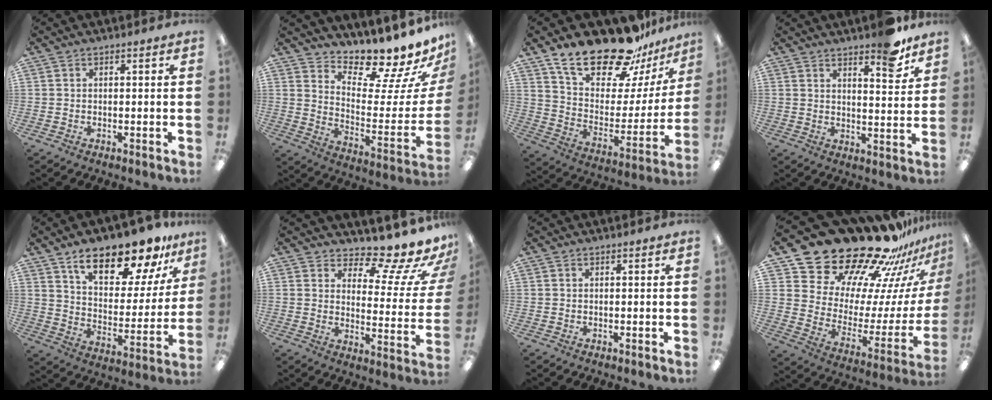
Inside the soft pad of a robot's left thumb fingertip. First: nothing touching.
{"total": 12.7, "force": [11.7, 3.1, 4.0], "torque": [-0.052, -0.121, 0.193]}
{"total": 23.6, "force": [18.3, 9.0, 11.8], "torque": [-0.190, -0.123, 0.317]}
{"total": 8.2, "force": [6.6, 2.2, 4.3], "torque": [-0.038, -0.046, 0.107]}
{"total": 18.2, "force": [14.0, 6.5, 9.6], "torque": [-0.154, -0.089, 0.235]}
{"total": 11.9, "force": [9.7, 4.1, 5.6], "torque": [-0.085, -0.080, 0.162]}
{"total": 0.0}
{"total": 27.3, "force": [23.8, 10.0, 8.8], "torque": [-0.117, -0.205, 0.434]}